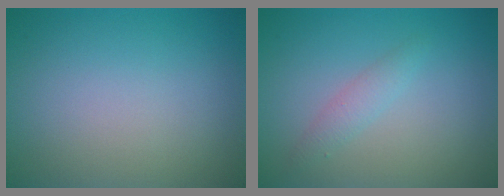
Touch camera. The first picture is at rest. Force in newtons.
{"total": 1.4, "press": 1.4, "slide": 0.1}